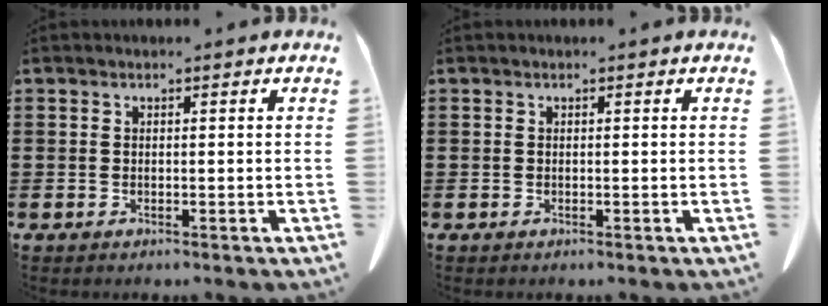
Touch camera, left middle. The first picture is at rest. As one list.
[{"total": 0.0}]